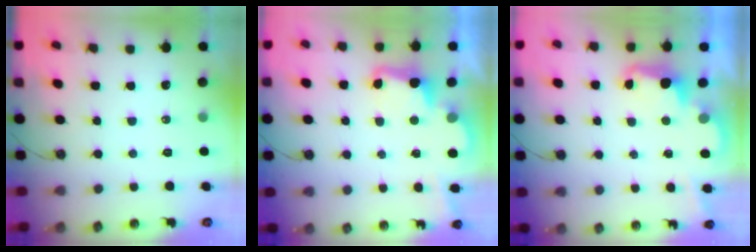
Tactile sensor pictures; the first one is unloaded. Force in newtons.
{"total": 3.4, "press": 3.3, "slide": 0.5}
{"total": 2.4, "press": 2.3, "slide": 0.6}